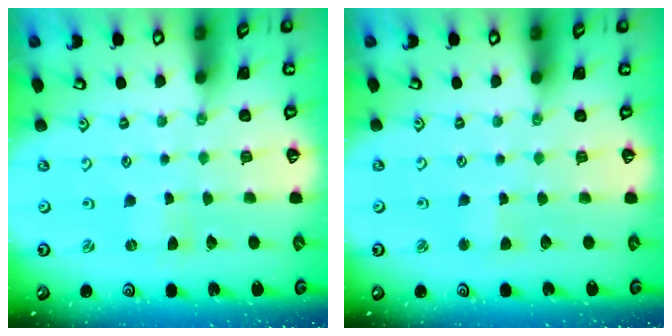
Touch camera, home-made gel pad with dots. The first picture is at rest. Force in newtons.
{"total": 2.5, "press": 2.5, "slide": 0.2}